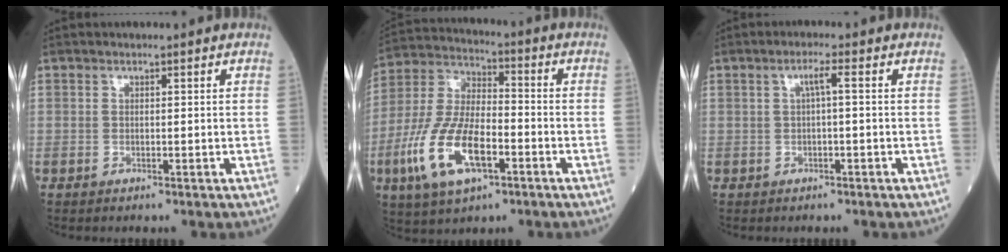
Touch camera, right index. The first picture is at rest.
{"total": 14.8, "force": [-5.5, 5.7, 12.4], "torque": [-0.270, -0.002, -0.101]}
{"total": 2.0, "force": [0.2, 0.0, 2.0], "torque": [-0.034, 0.007, 0.004]}